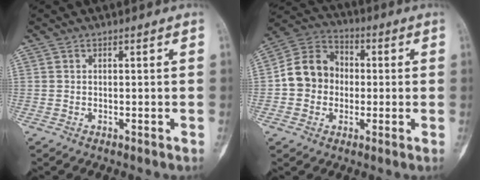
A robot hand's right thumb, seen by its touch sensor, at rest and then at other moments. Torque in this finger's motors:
{"motor_torque": [0.76, 0.77, 0.35, -0.33, 0.04]}